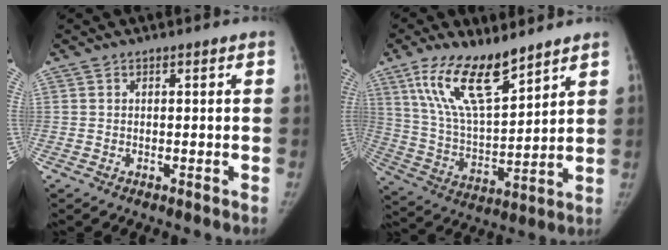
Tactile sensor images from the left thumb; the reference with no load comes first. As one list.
[{"total": 16.0, "force": [10.4, 5.6, 10.8], "torque": [-0.175, -0.053, 0.209]}]